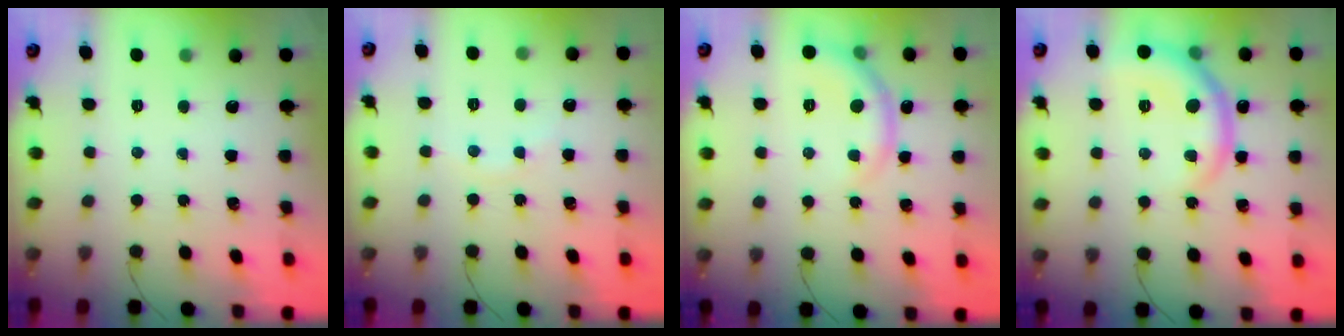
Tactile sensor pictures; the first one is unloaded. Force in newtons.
{"total": 4.8, "press": 4.6, "slide": 1.4}
{"total": 6.5, "press": 6.4, "slide": 0.9}
{"total": 10.6, "press": 10.5, "slide": 0.7}